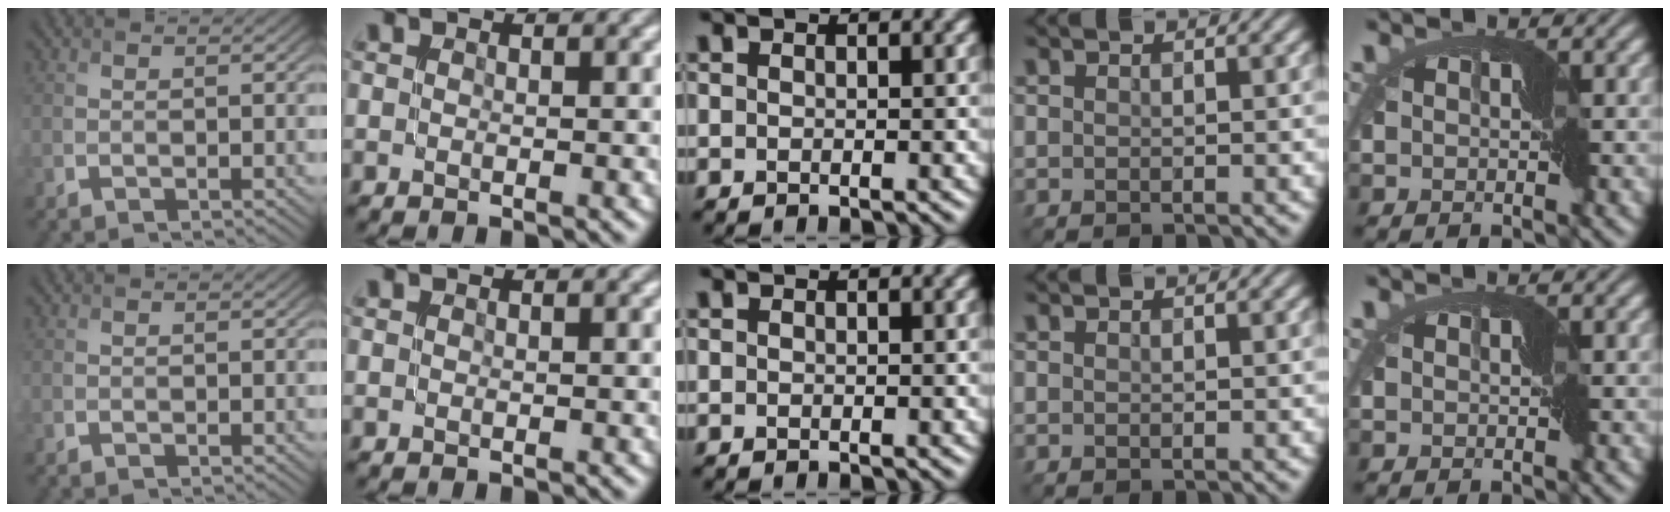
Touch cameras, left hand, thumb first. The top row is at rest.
{}